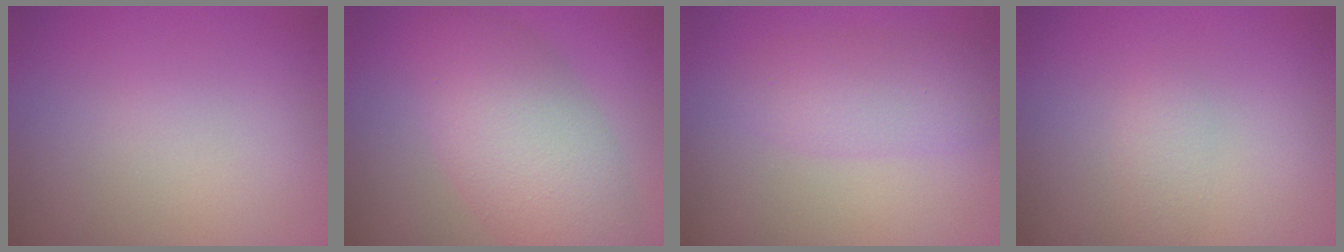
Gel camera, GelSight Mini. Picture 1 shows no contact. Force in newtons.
{"total": 7.3, "press": 7.3, "slide": 0.1}
{"total": 3.5, "press": 3.5, "slide": 0.2}
{"total": 1.2, "press": 1.2, "slide": 0.1}